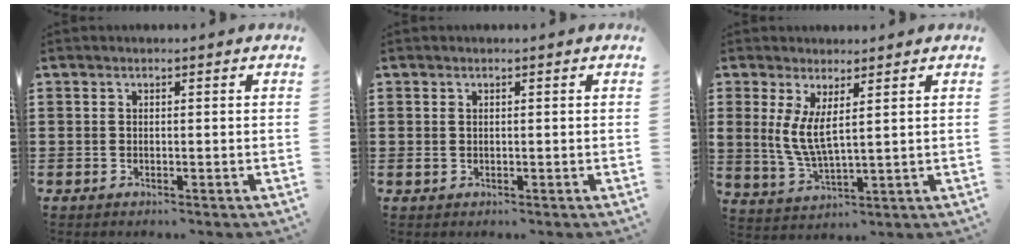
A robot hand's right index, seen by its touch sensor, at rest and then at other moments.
{"total": 0.7, "force": [0.2, 0.7, 0.2], "torque": [-0.007, 0.006, 0.002]}
{"total": 5.0, "force": [1.9, 1.5, 4.4], "torque": [-0.100, -0.005, 0.034]}